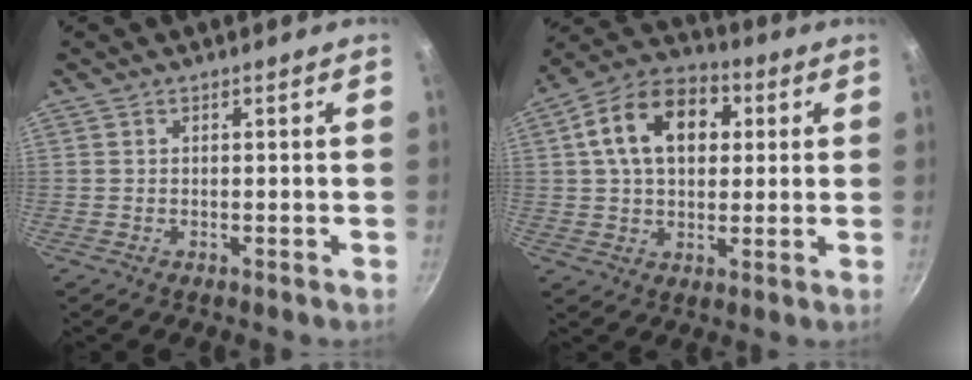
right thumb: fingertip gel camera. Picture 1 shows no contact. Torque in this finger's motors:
{"motor_torque": [-1.21, 1.74, 0.74, 0.00, 0.43]}